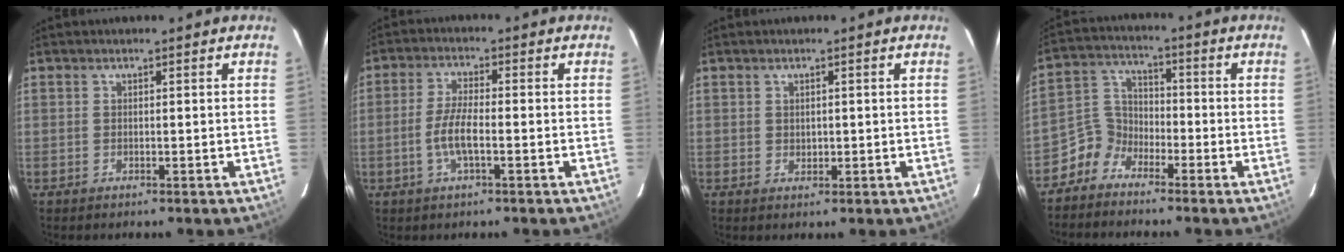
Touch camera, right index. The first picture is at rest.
{"total": 5.6, "force": [-1.6, 1.4, 5.2], "torque": [-0.110, 0.000, -0.033]}
{"total": 1.4, "force": [0.4, 1.3, 0.5], "torque": [-0.006, 0.002, 0.009]}
{"total": 5.7, "force": [-4.1, 3.8, 0.5], "torque": [-0.015, 0.030, -0.098]}